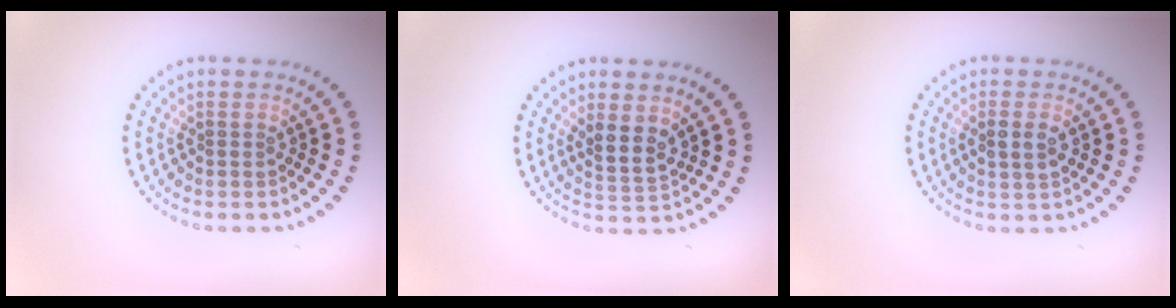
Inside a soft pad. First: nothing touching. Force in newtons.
{"total": 2.5, "press": 2.2, "slide": 1.1}
{"total": 1.8, "press": 1.8, "slide": 0.1}